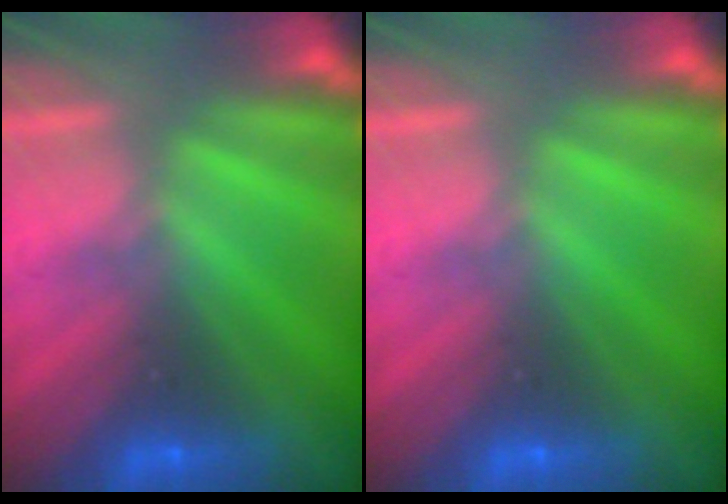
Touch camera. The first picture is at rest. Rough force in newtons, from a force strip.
{"total": 0.0}